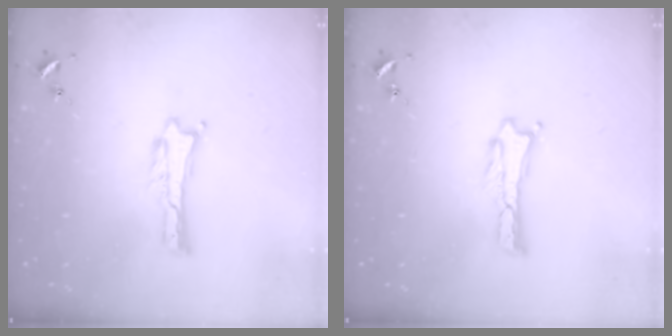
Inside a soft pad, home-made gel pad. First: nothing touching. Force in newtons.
{"total": 0.0}